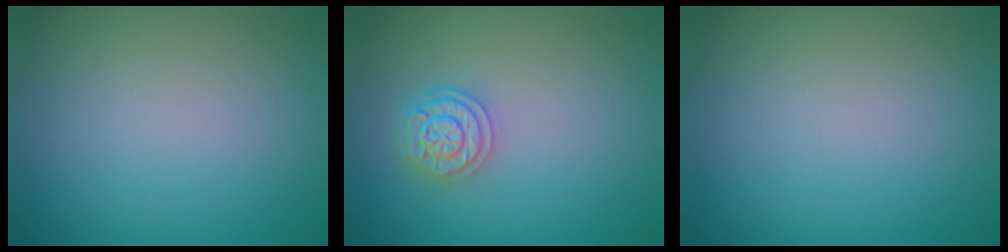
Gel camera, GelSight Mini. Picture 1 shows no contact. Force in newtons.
{"total": 2.4, "press": 2.4, "slide": 0.4}
{"total": 0.0}